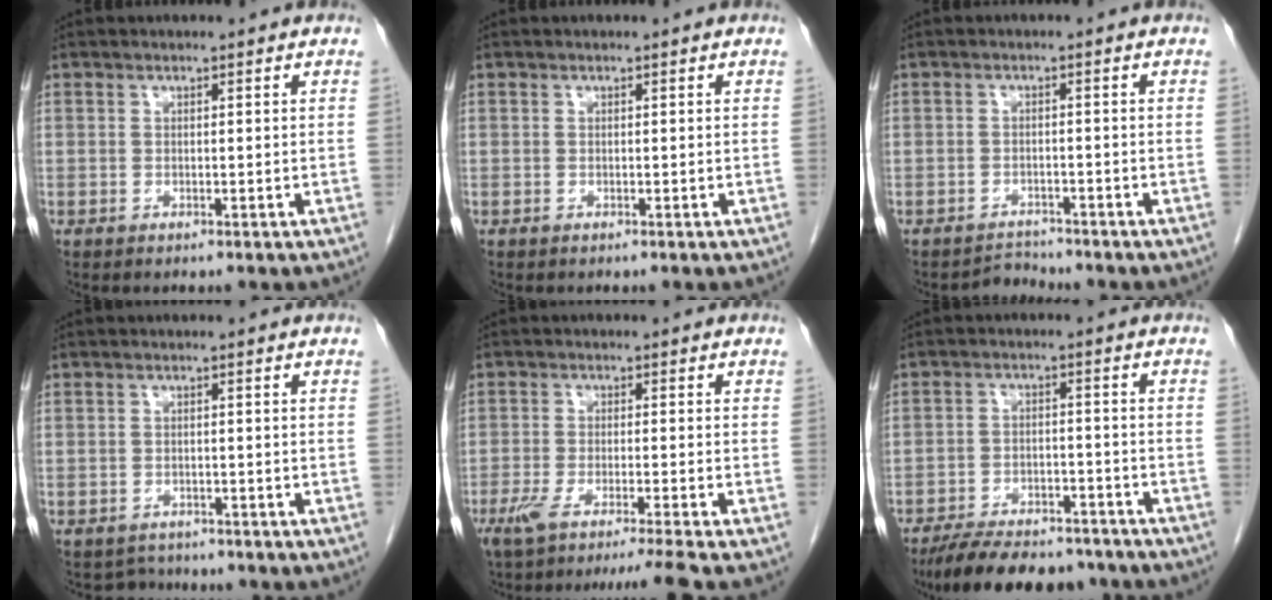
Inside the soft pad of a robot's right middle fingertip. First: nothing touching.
{"total": 0.0}
{"total": 2.3, "force": [-2.0, 0.1, -1.1], "torque": [0.024, -0.006, -0.031]}
{"total": 2.3, "force": [-2.0, 0.9, -0.6], "torque": [0.007, -0.002, -0.031]}
{"total": 9.5, "force": [-7.8, -1.8, 5.2], "torque": [-0.064, -0.024, -0.121]}
{"total": 13.9, "force": [-12.1, 4.3, 5.4], "torque": [-0.081, 0.002, -0.175]}